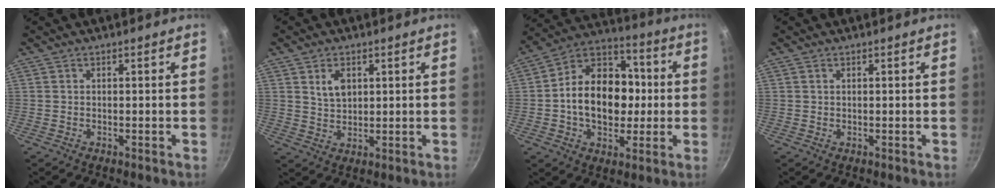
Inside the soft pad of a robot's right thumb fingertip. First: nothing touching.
{"total": 4.7, "force": [1.8, 3.1, 3.1], "torque": [-0.043, -0.008, 0.036]}
{"total": 18.7, "force": [-0.7, 13.6, 12.7], "torque": [-0.165, 0.037, -0.026]}
{"total": 0.0}